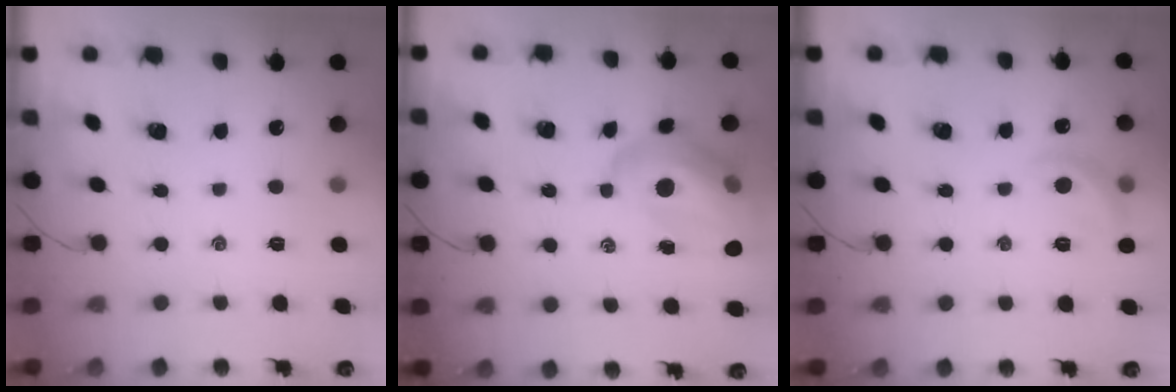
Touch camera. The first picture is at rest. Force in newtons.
{"total": 16.8, "press": 16.2, "slide": 4.5}
{"total": 8.8, "press": 8.7, "slide": 1.3}